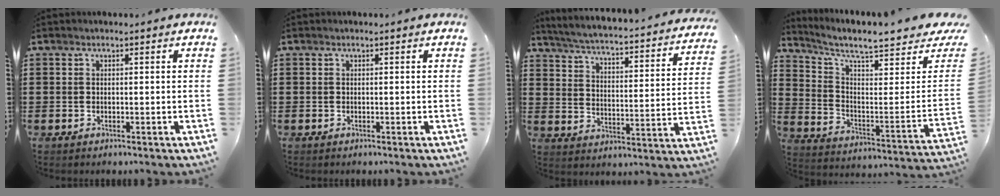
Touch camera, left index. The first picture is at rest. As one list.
[{"total": 0.0}, {"total": 3.1, "force": [2.8, -0.5, 1.3], "torque": [-0.044, -0.035, 0.036]}, {"total": 6.6, "force": [5.5, 0.2, 3.5], "torque": [-0.080, -0.056, 0.088]}]